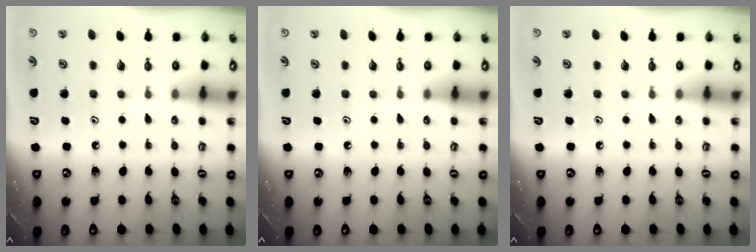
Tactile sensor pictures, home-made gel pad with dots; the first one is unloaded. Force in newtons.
{"total": 0.0}
{"total": 0.0}